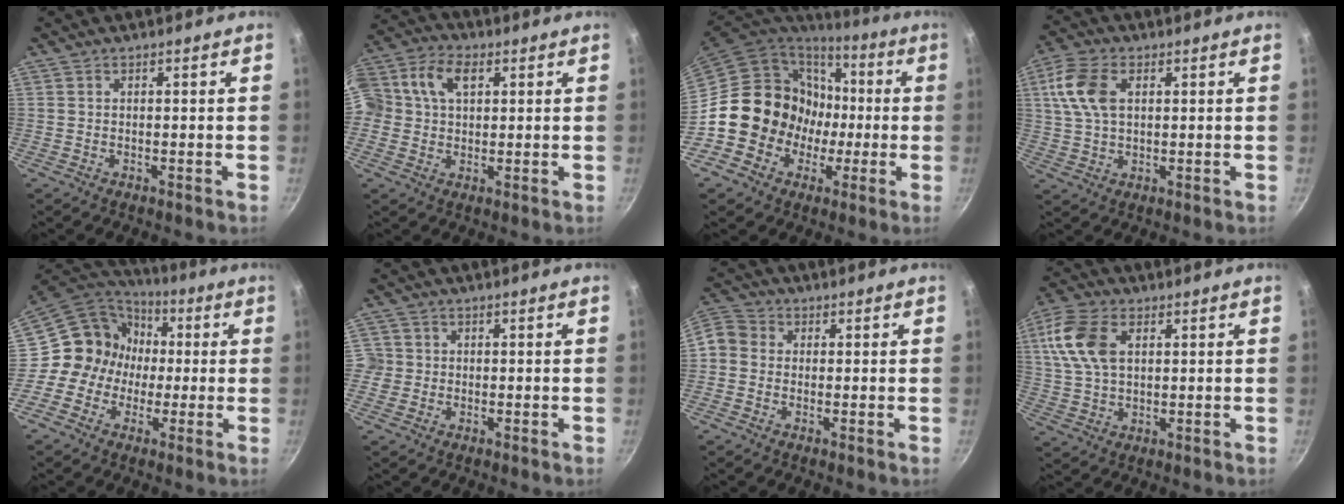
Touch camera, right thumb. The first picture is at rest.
{"total": 13.6, "force": [3.0, 10.1, 8.6], "torque": [-0.171, 0.033, 0.041]}
{"total": 18.3, "force": [-2.0, 16.6, 7.5], "torque": [-0.088, 0.047, -0.020]}
{"total": 9.2, "force": [2.4, 5.6, 6.9], "torque": [-0.136, 0.007, 0.041]}
{"total": 13.6, "force": [-0.4, 12.4, 5.6], "torque": [-0.045, 0.037, -0.025]}
{"total": 3.2, "force": [-0.5, 3.1, 0.6], "torque": [0.008, 0.010, -0.013]}
{"total": 6.3, "force": [-0.6, 5.6, 2.8], "torque": [-0.048, 0.022, -0.033]}
{"total": 11.2, "force": [3.1, 6.9, 8.3], "torque": [-0.160, 0.006, 0.055]}